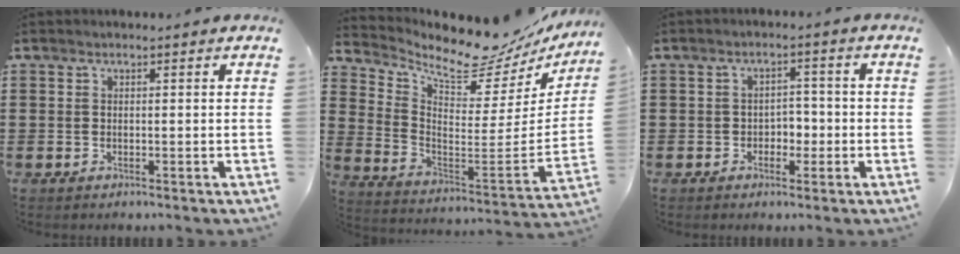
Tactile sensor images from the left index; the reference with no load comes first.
{"total": 9.0, "force": [8.2, 1.8, 3.4], "torque": [-0.094, -0.080, 0.134]}
{"total": 2.8, "force": [-1.1, 2.1, 1.5], "torque": [-0.035, 0.006, -0.027]}